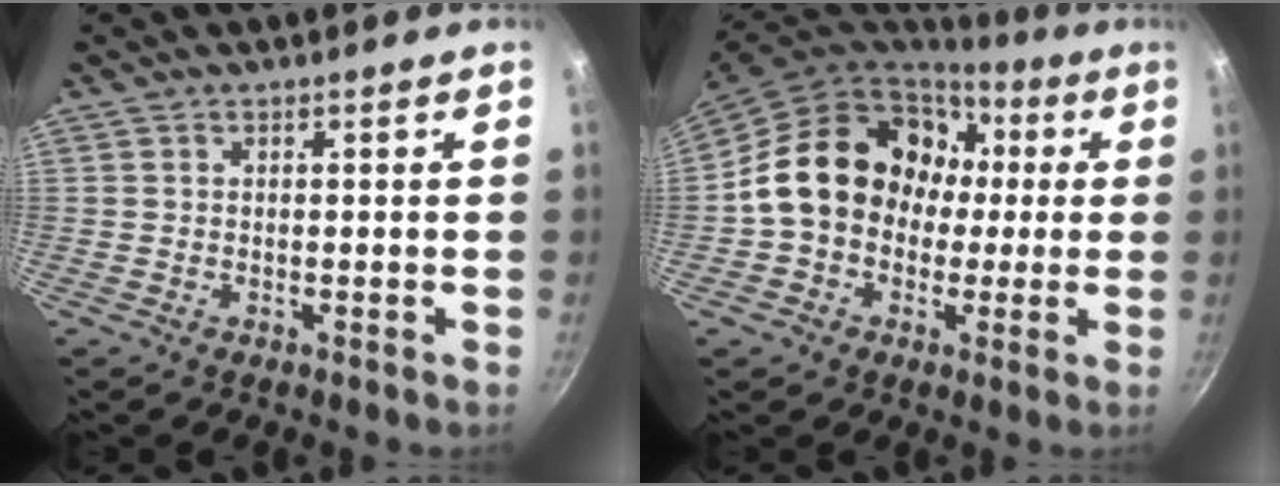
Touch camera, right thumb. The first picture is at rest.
{"total": 18.3, "force": [1.7, 15.1, 10.2], "torque": [-0.127, 0.049, 0.022]}